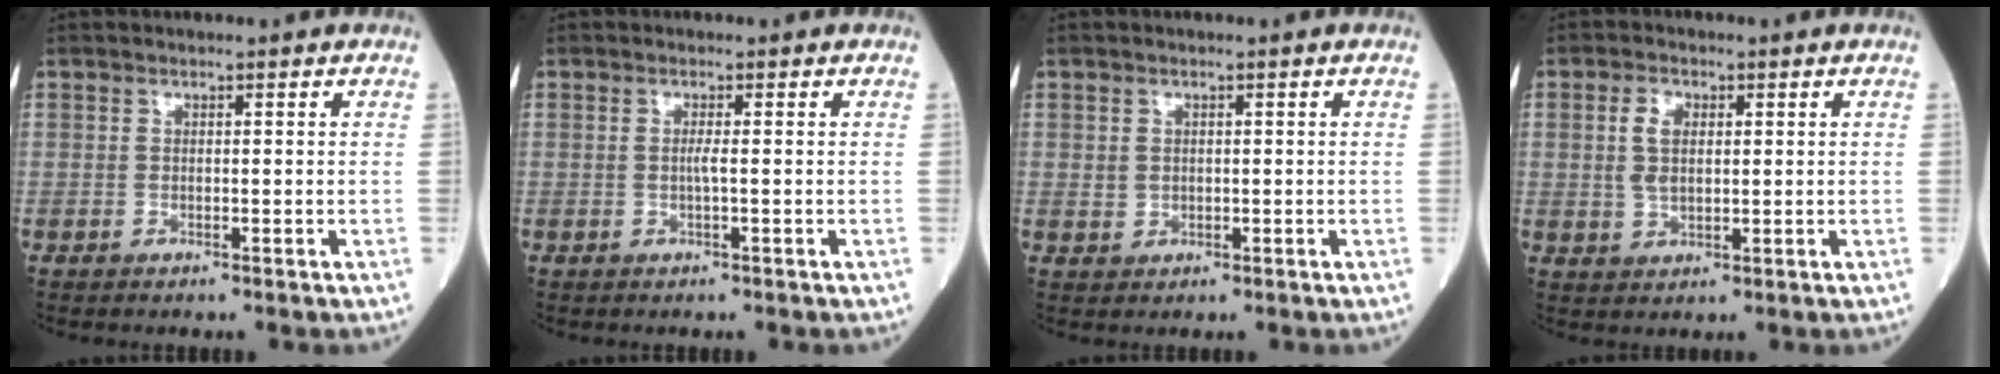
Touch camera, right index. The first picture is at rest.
{"total": 1.0, "force": [0.0, -0.2, 0.9], "torque": [-0.021, 0.000, -0.001]}
{"total": 1.5, "force": [0.3, 1.4, 0.6], "torque": [-0.013, 0.001, 0.012]}
{"total": 3.9, "force": [1.0, 2.2, 3.1], "torque": [-0.068, 0.004, 0.023]}